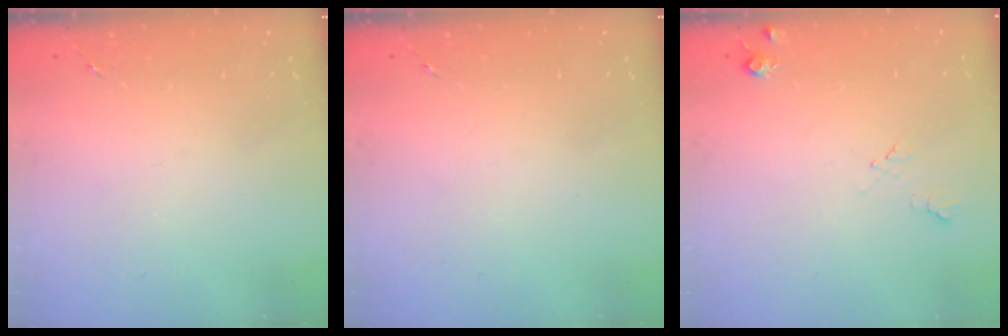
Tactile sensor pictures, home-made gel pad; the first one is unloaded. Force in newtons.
{"total": 0.0}
{"total": 5.8, "press": 5.8, "slide": 0.8}